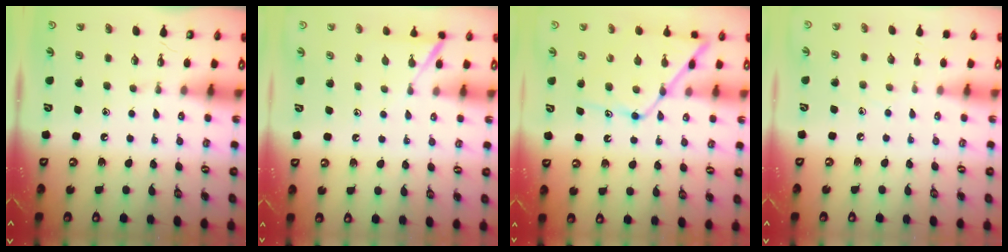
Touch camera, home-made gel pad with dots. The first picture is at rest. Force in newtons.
{"total": 5.9, "press": 5.9, "slide": 0.5}
{"total": 13.1, "press": 13.0, "slide": 1.1}
{"total": 3.5, "press": 3.5, "slide": 0.4}